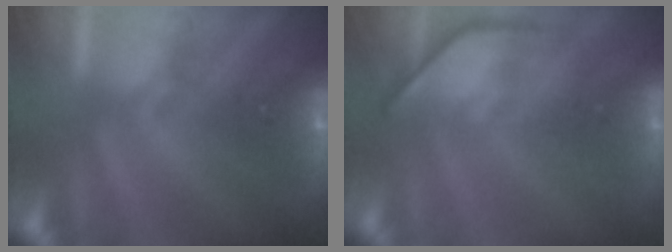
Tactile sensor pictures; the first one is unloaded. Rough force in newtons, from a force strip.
{"total": 3.9}